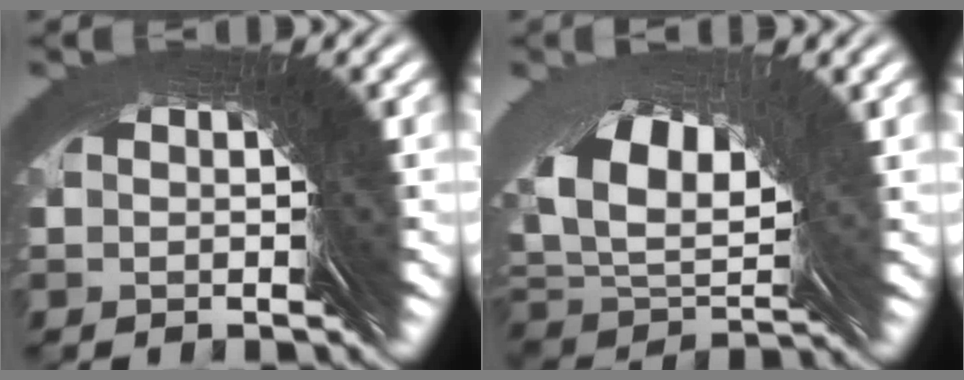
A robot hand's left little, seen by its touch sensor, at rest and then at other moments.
{"total": 5.0, "force": [2.0, 2.6, 3.8], "torque": [-0.070, 0.010, 0.025]}